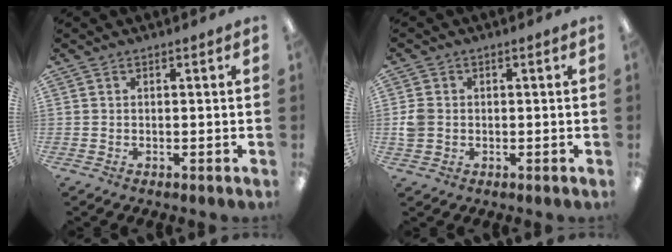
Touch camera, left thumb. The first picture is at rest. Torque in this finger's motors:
{"motor_torque": [-0.11, 0.22, 0.17, -0.17, 0.02]}